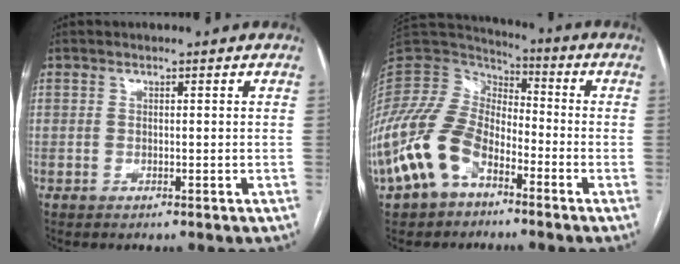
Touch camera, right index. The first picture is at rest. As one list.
[{"total": 14.9, "force": [-7.7, 8.7, 9.4], "torque": [-0.217, 0.008, -0.155]}]